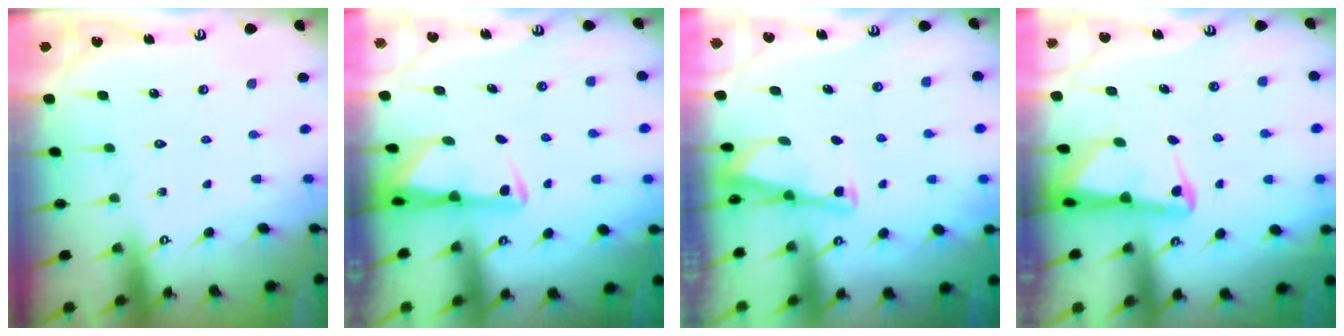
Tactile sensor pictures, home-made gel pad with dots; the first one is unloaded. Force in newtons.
{"total": 3.0, "press": 2.9, "slide": 0.5}
{"total": 2.9, "press": 2.9, "slide": 0.2}
{"total": 3.6, "press": 3.6, "slide": 0.5}